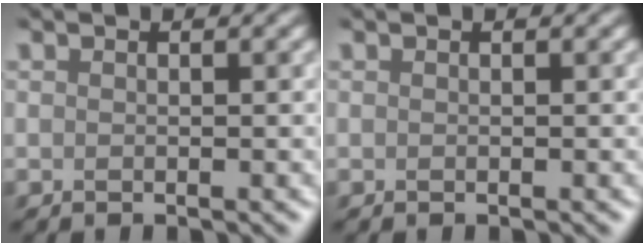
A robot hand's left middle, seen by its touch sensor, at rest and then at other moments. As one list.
[{"total": 0.0}]